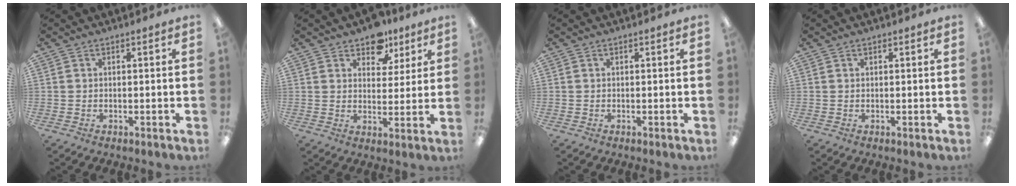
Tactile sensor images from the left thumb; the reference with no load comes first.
{"total": 9.0, "force": [6.5, 5.6, 2.8], "torque": [-0.035, -0.034, 0.118]}
{"total": 0.0}
{"total": 0.5, "force": [0.4, 0.4, 0.2], "torque": [-0.003, 0.004, 0.006]}